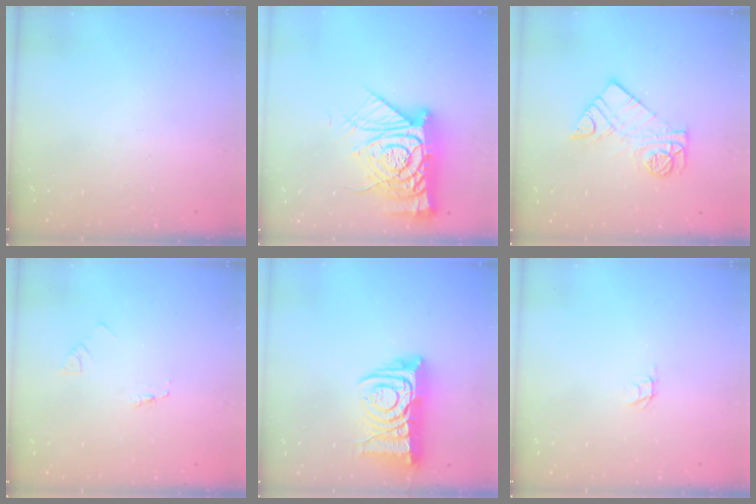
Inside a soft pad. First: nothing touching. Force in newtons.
{"total": 22.0, "press": 21.9, "slide": 2.2}
{"total": 10.7, "press": 10.7, "slide": 0.6}
{"total": 1.8, "press": 1.8, "slide": 0.2}
{"total": 13.5, "press": 13.4, "slide": 1.5}
{"total": 1.8, "press": 1.8, "slide": 0.1}